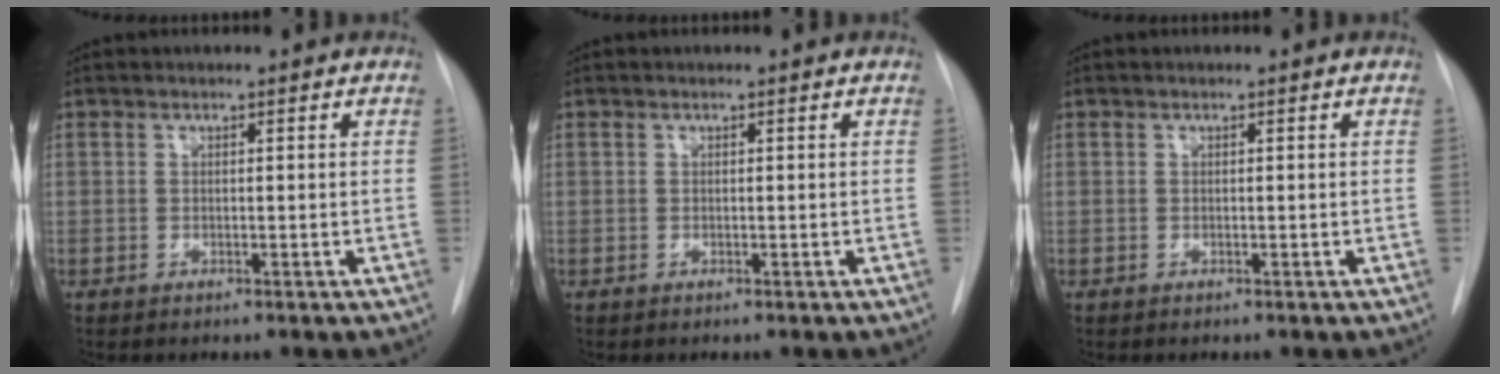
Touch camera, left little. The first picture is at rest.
{"total": 0.0}
{"total": 0.0}